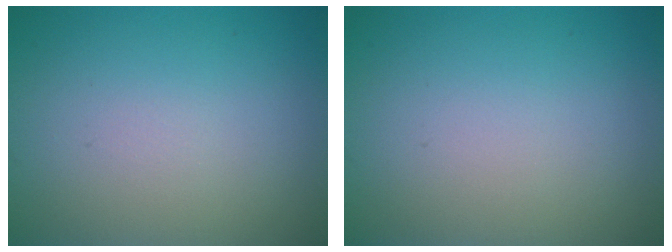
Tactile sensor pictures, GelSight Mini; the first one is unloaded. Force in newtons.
{"total": 0.0}